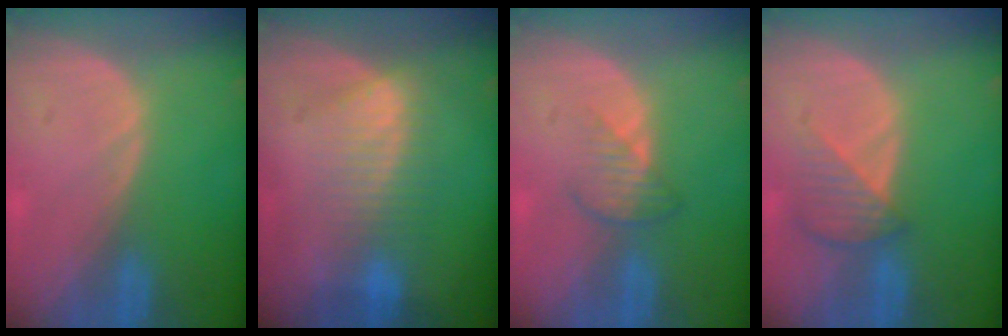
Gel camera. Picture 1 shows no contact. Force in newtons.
{"total": 6.6, "press": 6.5, "slide": 0.9}
{"total": 3.3, "press": 2.9, "slide": 1.4}
{"total": 4.2, "press": 3.9, "slide": 1.6}